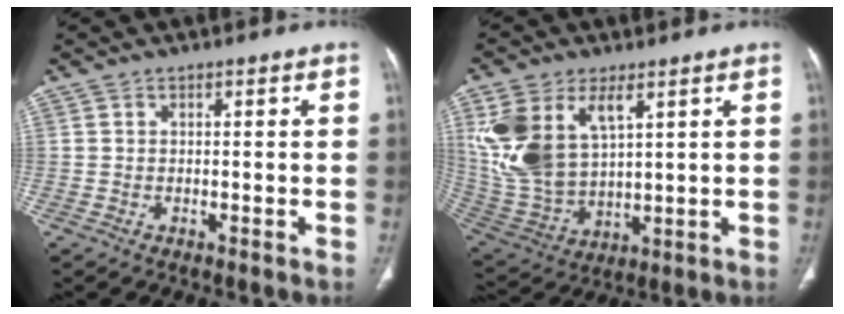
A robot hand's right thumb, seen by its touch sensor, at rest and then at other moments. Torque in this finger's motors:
{"motor_torque": [0.32, 3.82, 1.26, 1.51, 0.22]}